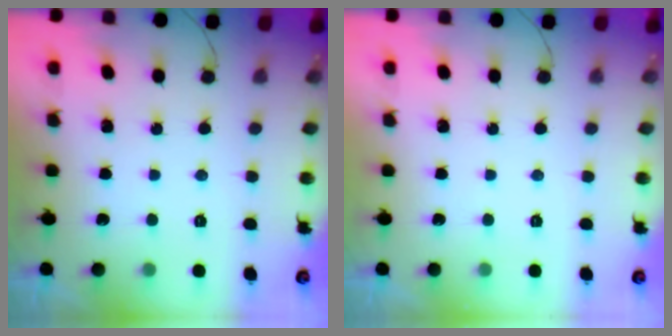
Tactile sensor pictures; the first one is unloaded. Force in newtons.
{"total": 0.0}